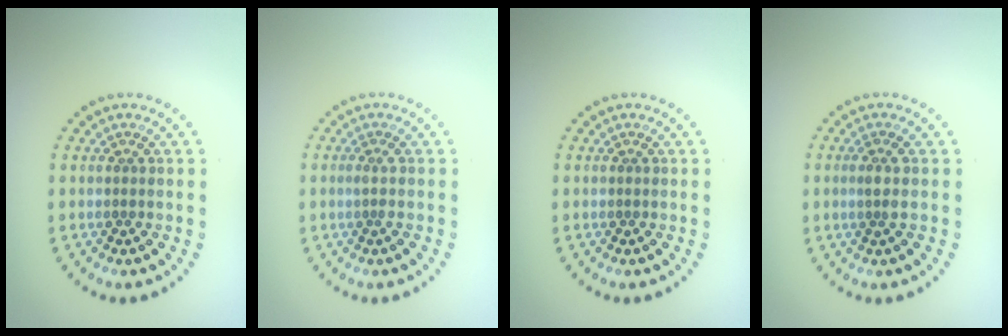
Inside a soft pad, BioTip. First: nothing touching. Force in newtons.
{"total": 0.6, "press": 0.3, "slide": 0.6}
{"total": 0.0}
{"total": 1.6, "press": 1.3, "slide": 0.9}